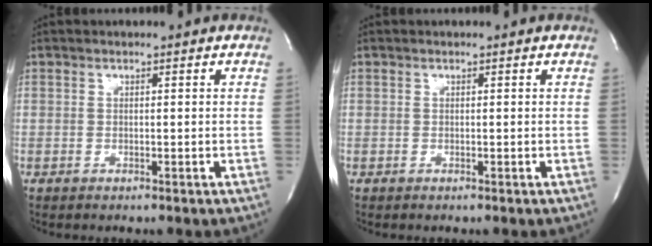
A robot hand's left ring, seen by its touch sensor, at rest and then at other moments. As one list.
[{"total": 0.0}]